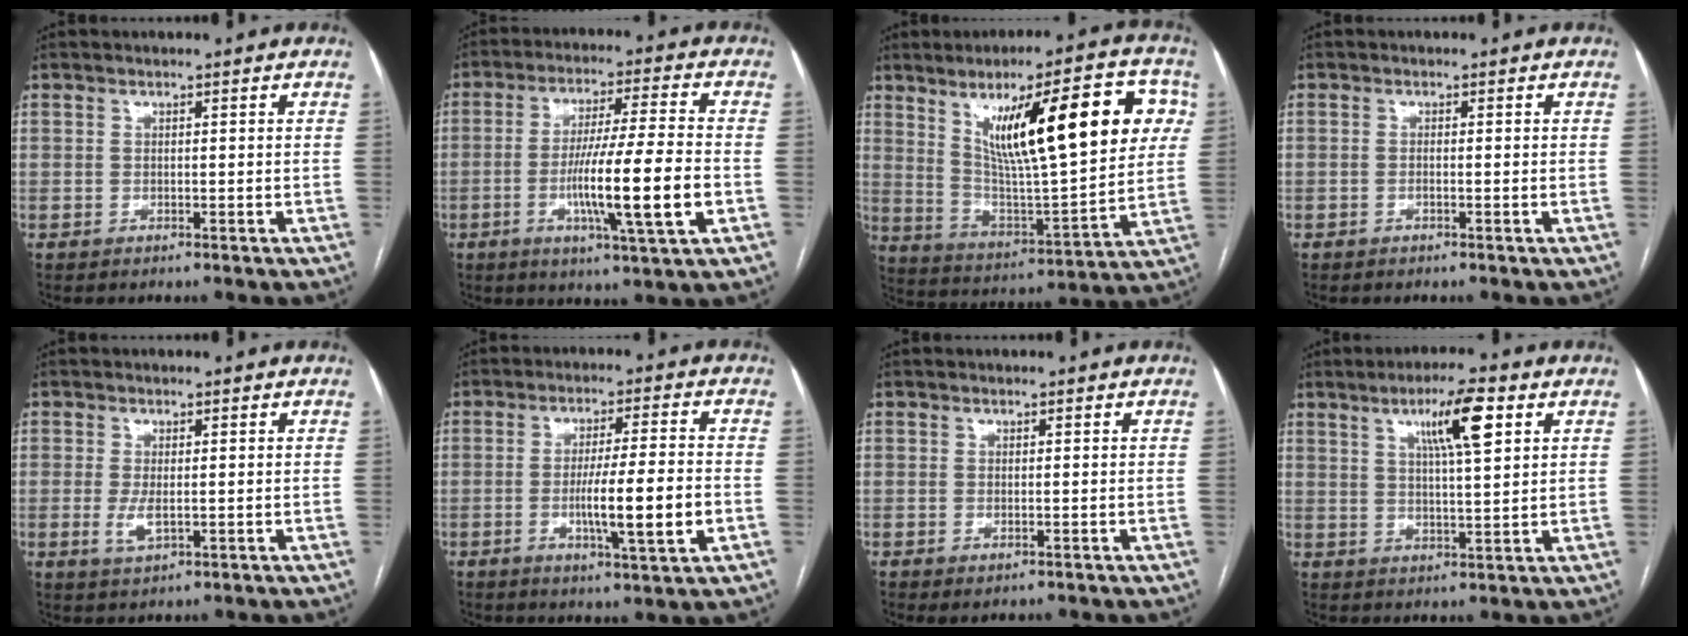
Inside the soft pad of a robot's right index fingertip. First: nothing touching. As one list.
[{"total": 14.1, "force": [-3.5, -0.1, 13.6], "torque": [-0.240, -0.012, -0.064]}, {"total": 23.1, "force": [7.9, 4.3, 21.2], "torque": [-0.323, 0.018, 0.126]}, {"total": 0.7, "force": [-0.2, 0.0, 0.6], "torque": [-0.011, 0.000, -0.003]}, {"total": 3.0, "force": [-0.4, 1.3, 2.7], "torque": [-0.061, -0.006, -0.002]}, {"total": 10.3, "force": [-2.4, 0.1, 10.0], "torque": [-0.165, -0.010, -0.042]}, {"total": 1.4, "force": [-0.5, 0.6, 1.2], "torque": [-0.024, -0.003, -0.002]}, {"total": 8.6, "force": [4.0, 0.8, 7.6], "torque": [-0.131, 0.007, 0.064]}]